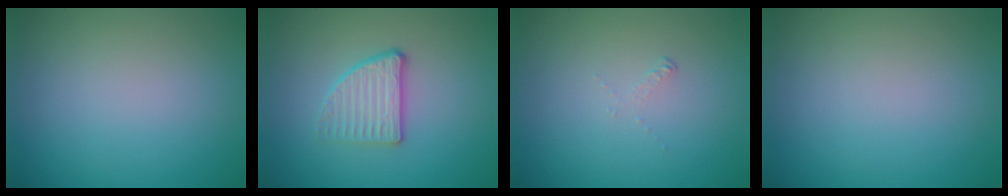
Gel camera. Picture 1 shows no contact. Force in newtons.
{"total": 2.9, "press": 2.5, "slide": 1.4}
{"total": 0.6, "press": 0.2, "slide": 0.6}
{"total": 0.0}